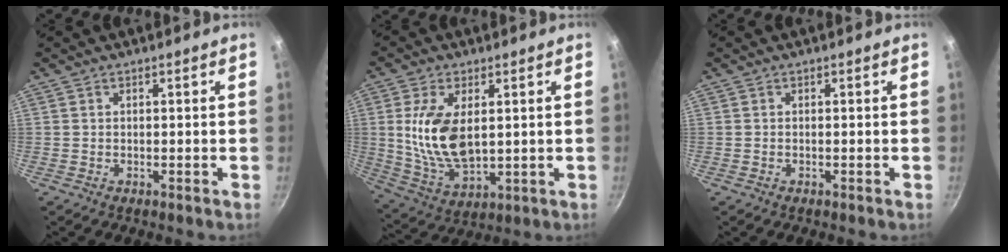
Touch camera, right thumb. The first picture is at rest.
{"total": 13.3, "force": [2.1, 7.2, 11.0], "torque": [-0.206, -0.019, 0.050]}
{"total": 0.0}